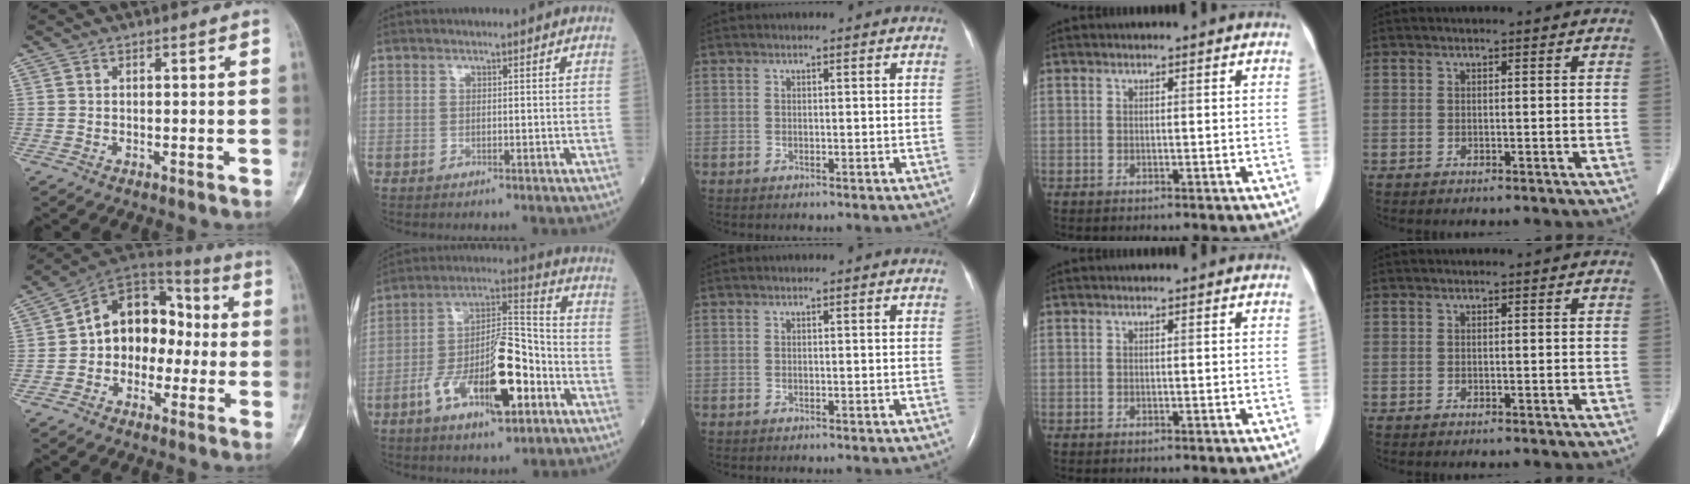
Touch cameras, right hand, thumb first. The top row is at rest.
{"thumb": {"total": 13.9, "force": [-1.3, 10.5, 9.0], "torque": [-0.089, 0.052, -0.038]}, "index": {"total": 16.2, "force": [-6.3, 4.6, 14.2], "torque": [-0.260, 0.008, -0.102]}}